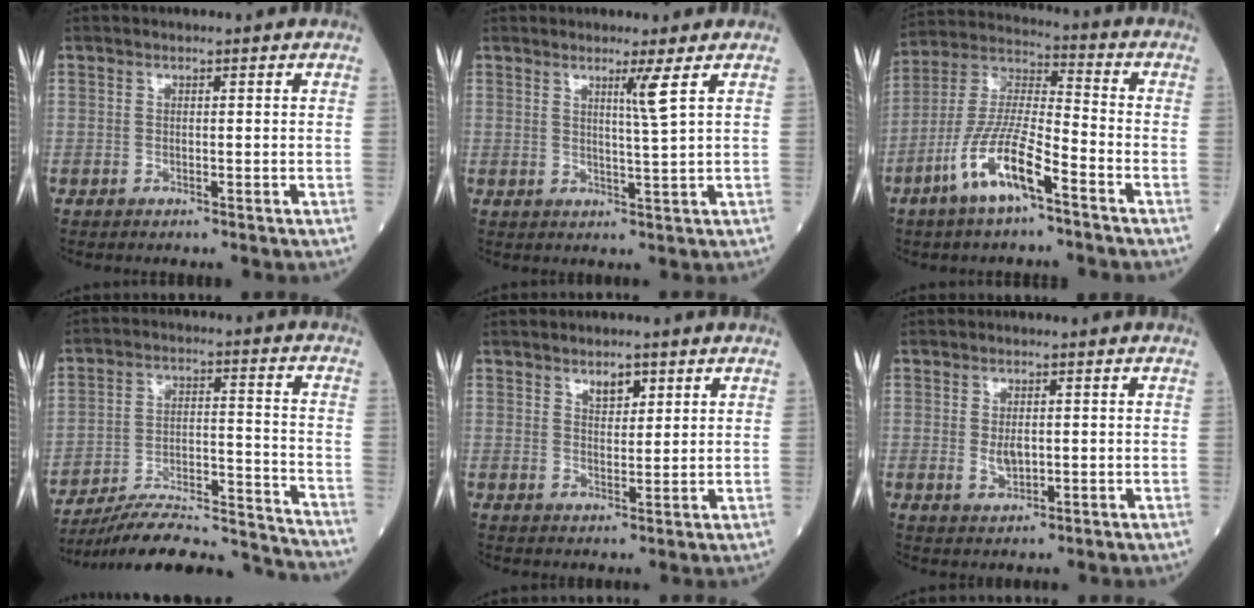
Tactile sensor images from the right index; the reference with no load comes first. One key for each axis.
{"total": 3.1, "fx": 1.6, "fy": -1.3, "fz": 2.3, "tx": -0.043, "ty": -0.015, "tz": 0.031}
{"total": 12.2, "fx": -6.5, "fy": 2.2, "fz": 10.1, "tx": -0.214, "ty": -0.006, "tz": -0.128}
{"total": 18.9, "fx": -18.2, "fy": 1.0, "fz": 5.2, "tx": -0.073, "ty": 0.019, "tz": -0.274}
{"total": 2.9, "fx": 1.9, "fy": 1.3, "fz": 1.8, "tx": -0.028, "ty": -0.003, "tz": 0.034}
{"total": 2.6, "fx": 0.0, "fy": 1.3, "fz": 2.2, "tx": -0.040, "ty": -0.003, "tz": 0.005}